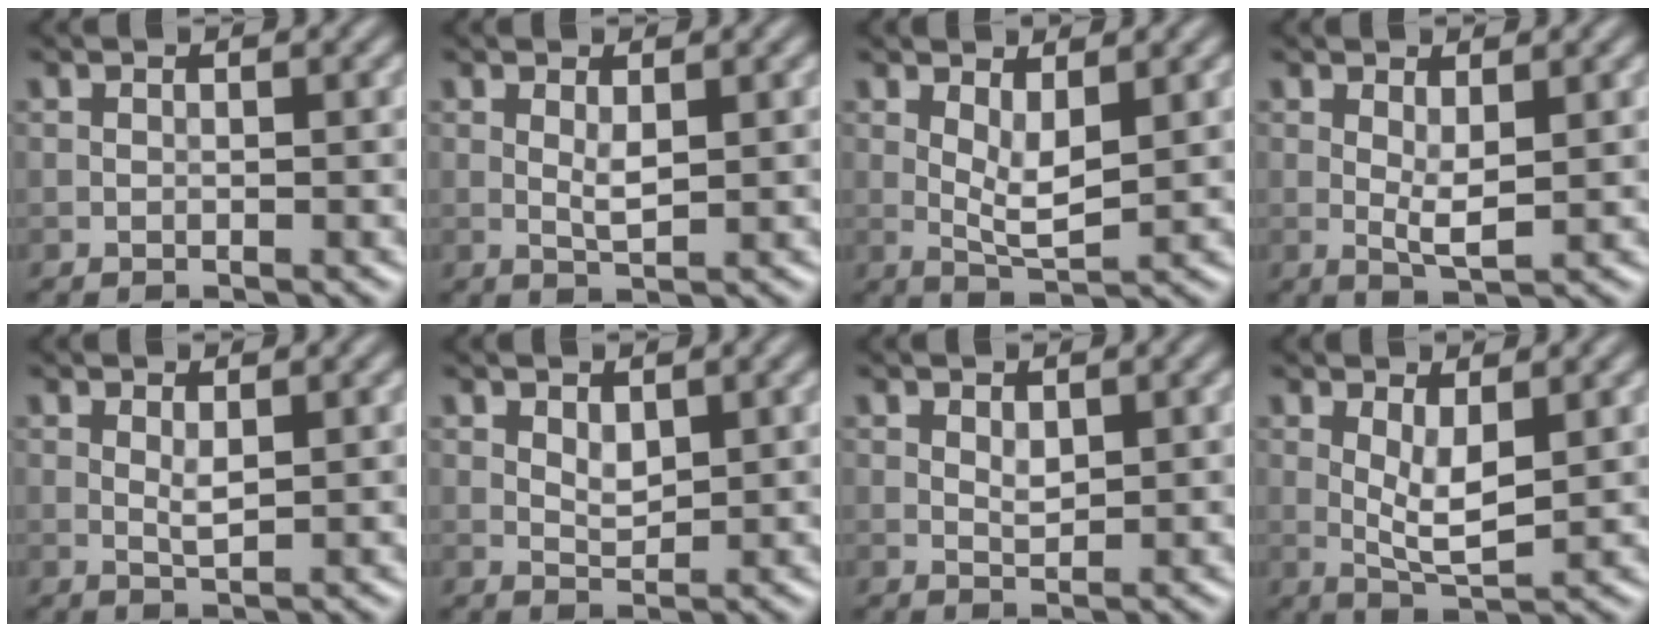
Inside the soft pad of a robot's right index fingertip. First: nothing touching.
{"total": 1.6, "force": [0.5, 0.4, 1.4], "torque": [-0.032, -0.004, 0.011]}
{"total": 3.1, "force": [1.0, 1.0, 2.8], "torque": [-0.057, -0.011, 0.021]}
{"total": 2.4, "force": [0.6, 0.6, 2.2], "torque": [-0.045, -0.007, 0.013]}
{"total": 1.3, "force": [0.5, 0.3, 1.2], "torque": [-0.027, -0.004, 0.010]}
{"total": 1.6, "force": [0.8, 0.9, 1.2], "torque": [-0.024, -0.004, 0.018]}
{"total": 1.2, "force": [0.6, 0.6, 0.9], "torque": [-0.018, -0.003, 0.013]}
{"total": 3.8, "force": [0.7, 1.2, 3.5], "torque": [-0.069, -0.007, 0.019]}